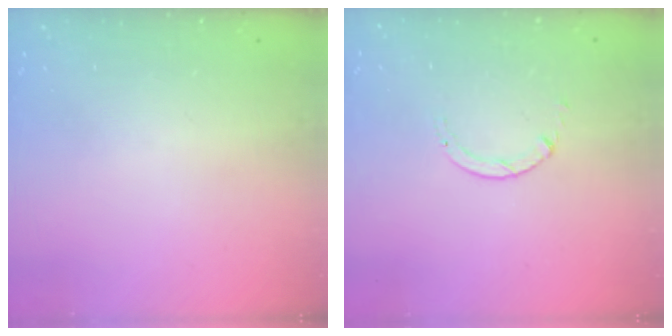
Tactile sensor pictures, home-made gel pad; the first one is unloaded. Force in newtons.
{"total": 0.7, "press": 0.7, "slide": 0.1}